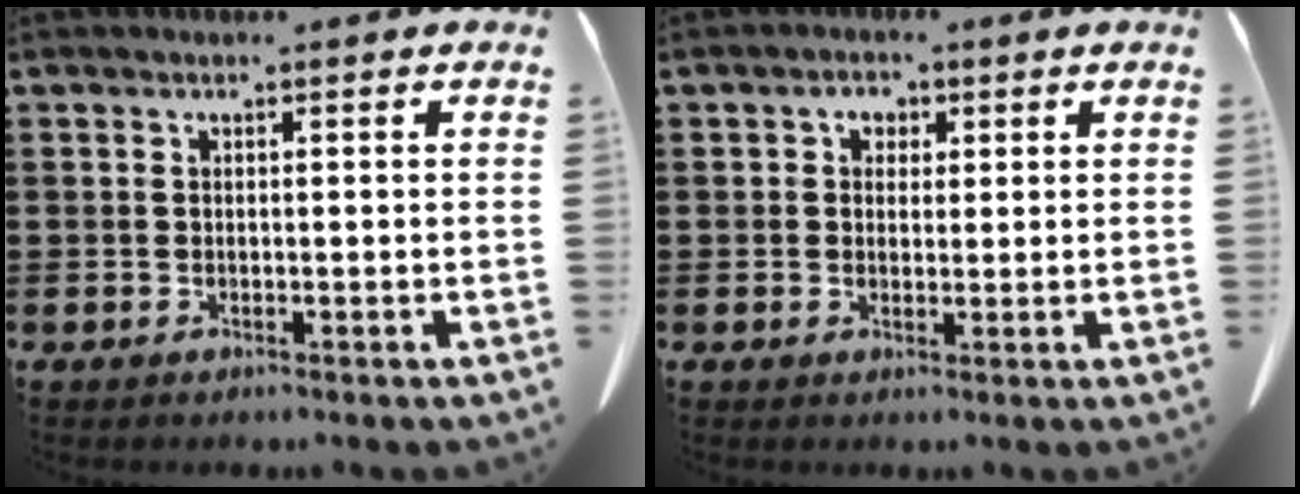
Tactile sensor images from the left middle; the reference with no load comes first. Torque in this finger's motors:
{"motor_torque": [0.34, 0.29, 0.06, 0.03]}